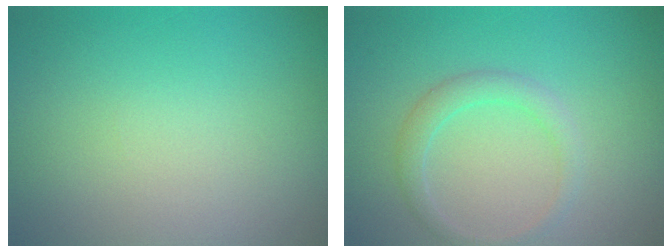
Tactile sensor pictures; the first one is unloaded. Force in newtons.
{"total": 1.9, "press": 1.9, "slide": 0.1}